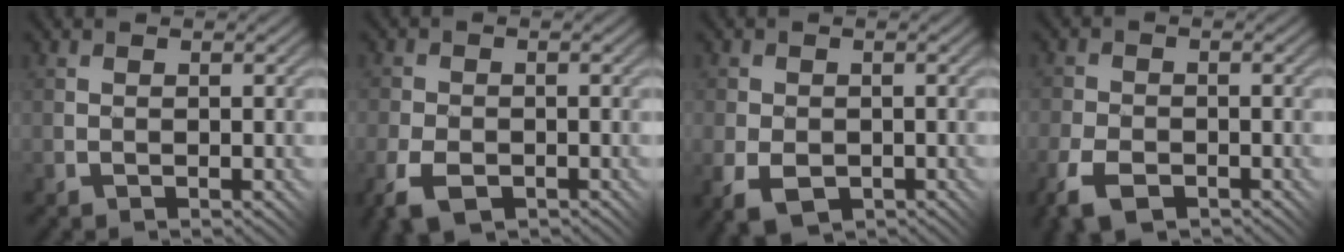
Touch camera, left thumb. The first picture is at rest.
{"total": 5.4, "force": [-2.9, 3.2, 3.2], "torque": [-0.080, -0.014, -0.053]}
{"total": 4.2, "force": [-1.9, 2.9, 2.5], "torque": [-0.054, -0.014, -0.031]}
{"total": 5.8, "force": [-3.4, 3.3, 3.4], "torque": [-0.086, -0.012, -0.064]}